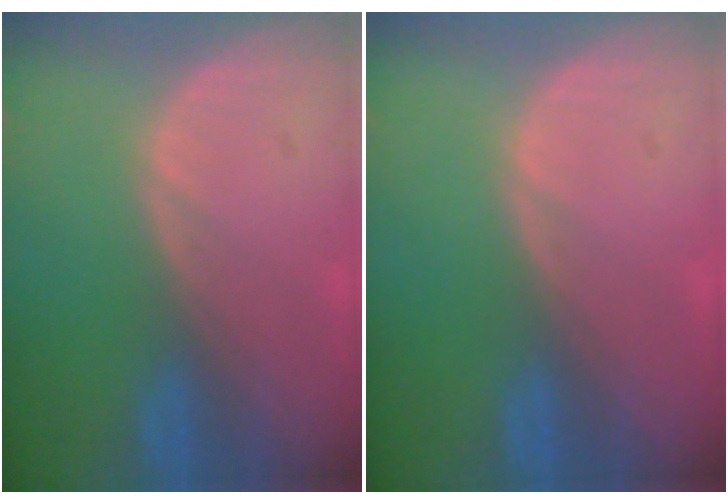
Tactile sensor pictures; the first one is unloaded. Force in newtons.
{"total": 0.0}